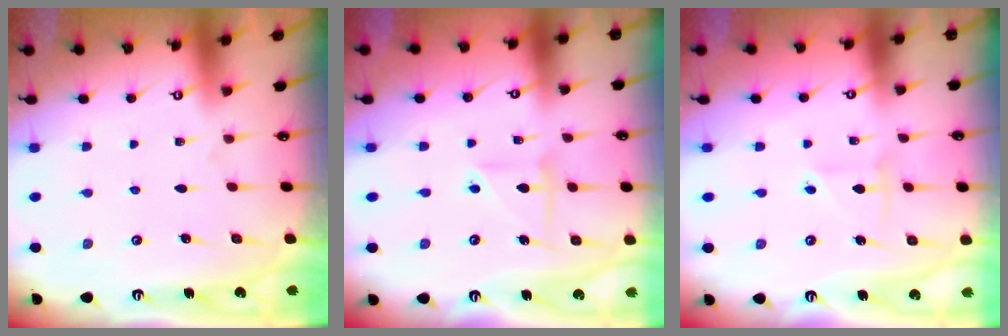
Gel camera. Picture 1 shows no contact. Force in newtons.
{"total": 6.2, "press": 6.1, "slide": 1.2}
{"total": 3.3, "press": 3.3, "slide": 0.3}